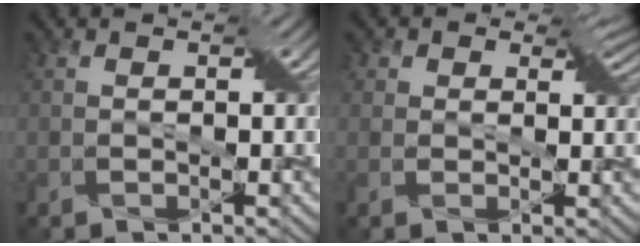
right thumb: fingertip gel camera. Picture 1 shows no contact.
{"total": 4.6, "force": [2.5, 3.3, 2.2], "torque": [-0.044, 0.005, 0.024]}